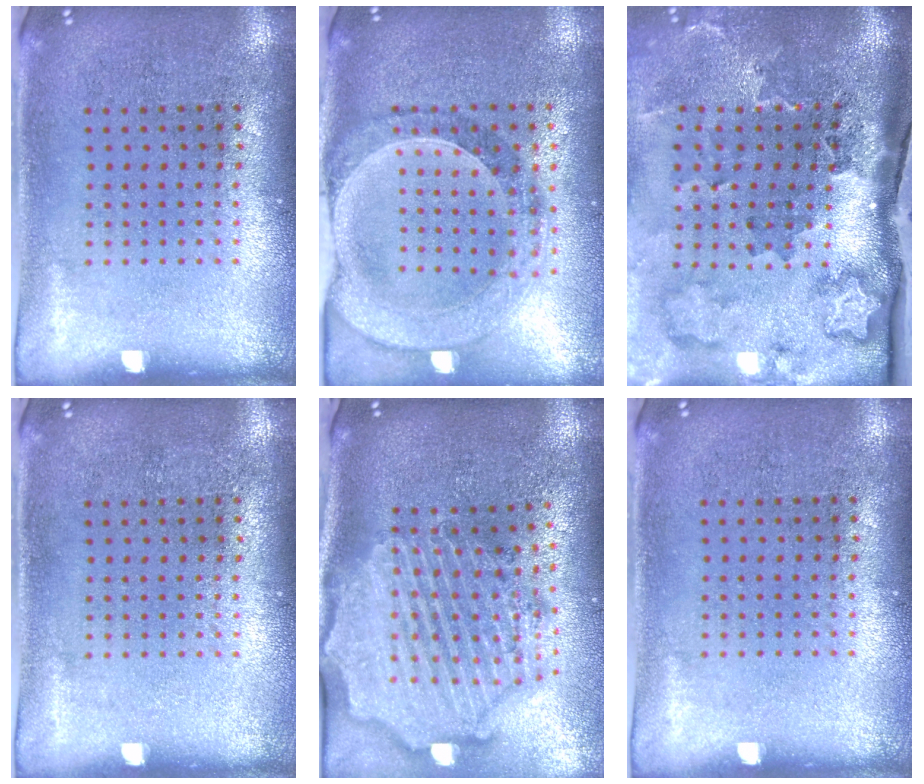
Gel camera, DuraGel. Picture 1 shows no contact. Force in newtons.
{"total": 1.5, "press": 1.5, "slide": 0.3}
{"total": 3.8, "press": 2.4, "slide": 2.9}
{"total": 0.0}
{"total": 3.4, "press": 2.9, "slide": 1.9}
{"total": 0.0}